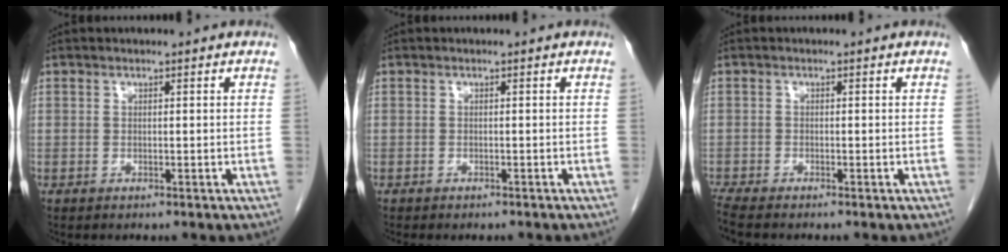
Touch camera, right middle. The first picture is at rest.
{"total": 2.6, "force": [-2.3, 0.7, 1.0], "torque": [-0.018, -0.006, -0.026]}
{"total": 2.6, "force": [-2.4, -0.1, 0.9], "torque": [-0.021, -0.009, -0.045]}